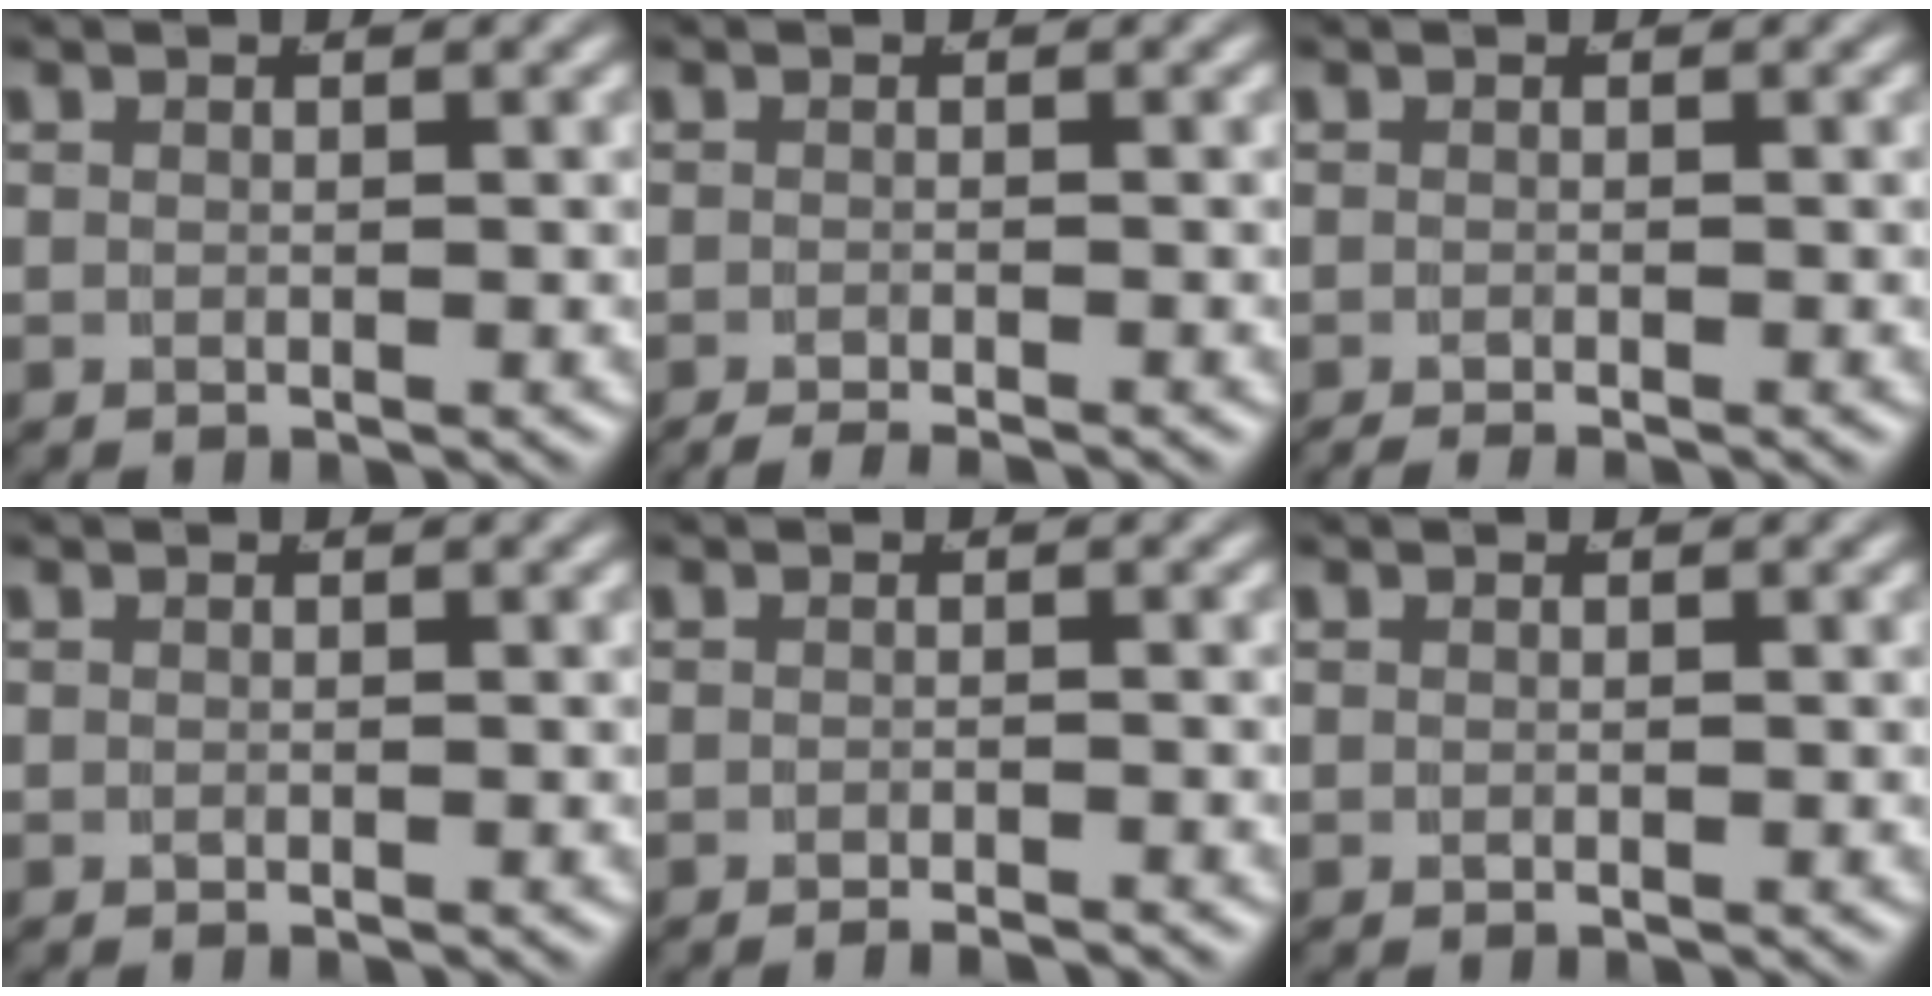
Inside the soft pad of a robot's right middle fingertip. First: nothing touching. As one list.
[{"total": 1.8, "force": [-1.8, -0.1, 0.5], "torque": [-0.003, -0.005, -0.027]}, {"total": 1.1, "force": [-1.1, -0.2, 0.2], "torque": [0.001, -0.004, -0.016]}, {"total": 0.0}, {"total": 1.5, "force": [-1.4, -0.3, 0.2], "torque": [-0.004, 0.000, -0.025]}, {"total": 0.0}]